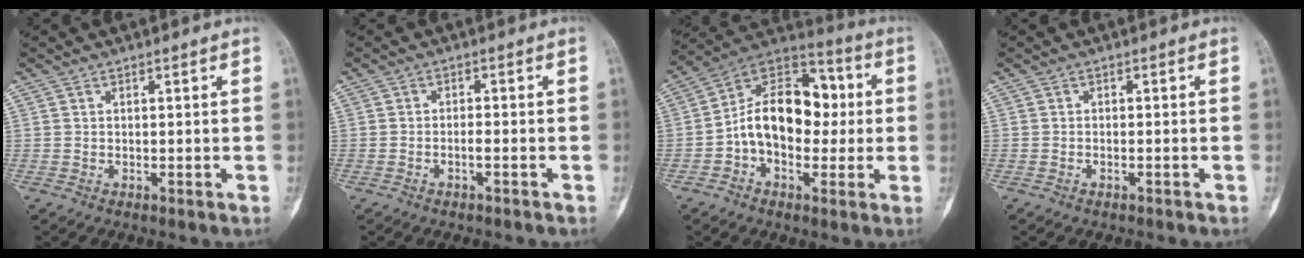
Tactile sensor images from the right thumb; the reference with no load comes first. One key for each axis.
{"total": 1.6, "fx": -0.9, "fy": 0.4, "fz": 1.3, "tx": -0.025, "ty": 0.011, "tz": -0.018}
{"total": 17.0, "fx": -0.3, "fy": 11.4, "fz": 12.6, "tx": -0.164, "ty": 0.045, "tz": -0.018}
{"total": 0.7, "fx": -0.5, "fy": 0.1, "fz": 0.4, "tx": -0.012, "ty": 0.008, "tz": -0.009}